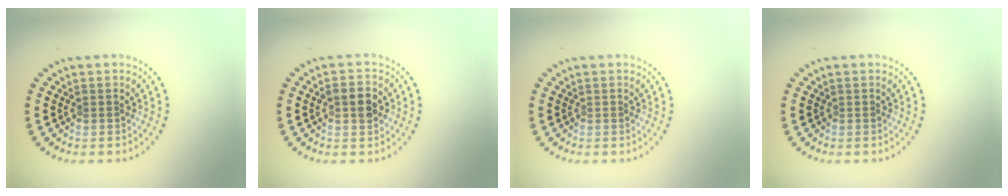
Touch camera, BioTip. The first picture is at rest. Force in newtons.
{"total": 3.0, "press": 3.0, "slide": 0.1}
{"total": 0.0}
{"total": 0.0}